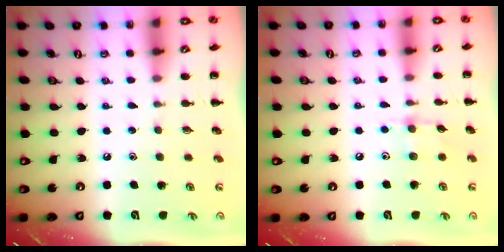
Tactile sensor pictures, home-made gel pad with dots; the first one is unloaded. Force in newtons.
{"total": 4.8, "press": 4.6, "slide": 1.4}